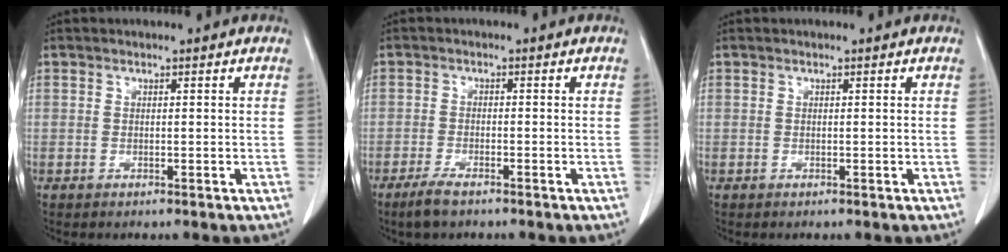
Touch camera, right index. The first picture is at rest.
{"total": 3.4, "force": [-2.6, 0.6, 2.1], "torque": [-0.049, -0.006, -0.047]}
{"total": 0.0}